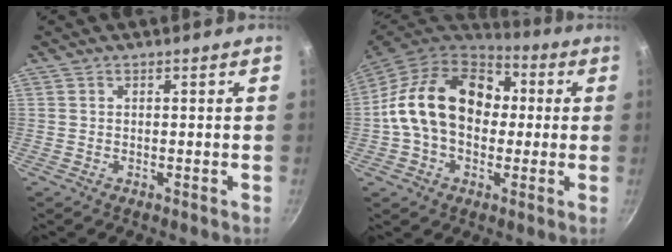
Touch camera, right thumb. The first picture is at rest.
{"total": 19.6, "force": [1.4, 14.3, 13.4], "torque": [-0.198, 0.036, 0.010]}